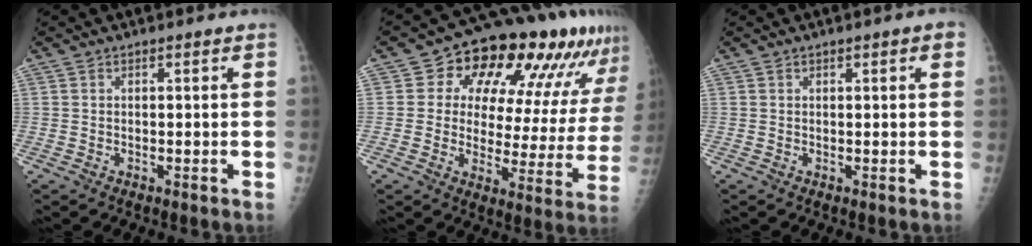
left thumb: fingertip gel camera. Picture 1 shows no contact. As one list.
[{"total": 21.6, "force": [11.8, 10.9, 14.4], "torque": [-0.149, -0.017, 0.154]}, {"total": 1.3, "force": [0.6, 0.4, 1.0], "torque": [-0.002, 0.001, 0.007]}]